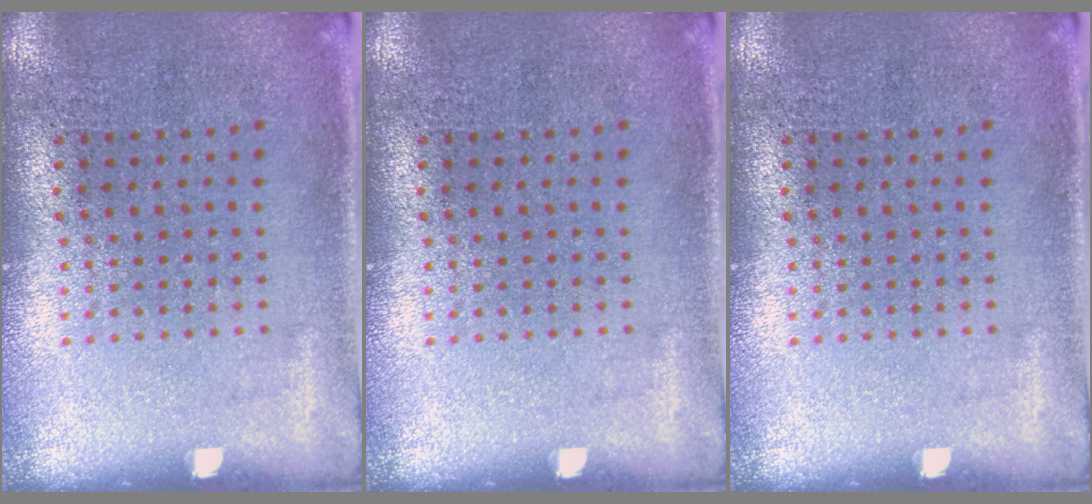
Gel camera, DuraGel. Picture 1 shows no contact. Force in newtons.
{"total": 0.0}
{"total": 0.0}